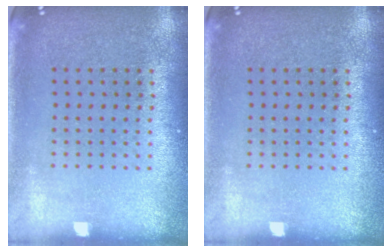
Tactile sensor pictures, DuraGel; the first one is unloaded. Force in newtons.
{"total": 0.0}